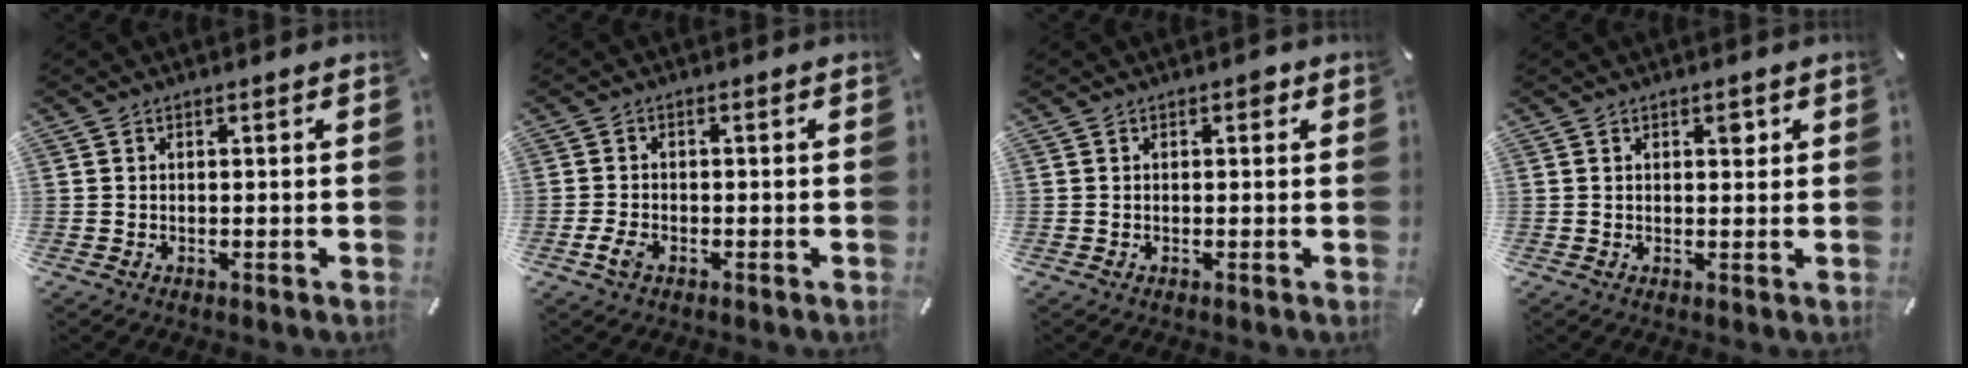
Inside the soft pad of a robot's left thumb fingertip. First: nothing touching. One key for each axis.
{"total": 2.8, "fx": -1.4, "fy": 1.5, "fz": 1.9, "tx": -0.046, "ty": 0.000, "tz": -0.028}
{"total": 1.3, "fx": 0.4, "fy": 0.9, "fz": 0.9, "tx": -0.011, "ty": 0.005, "tz": 0.002}
{"total": 2.0, "fx": 0.9, "fy": 1.1, "fz": 1.4, "tx": -0.005, "ty": -0.006, "tz": 0.010}